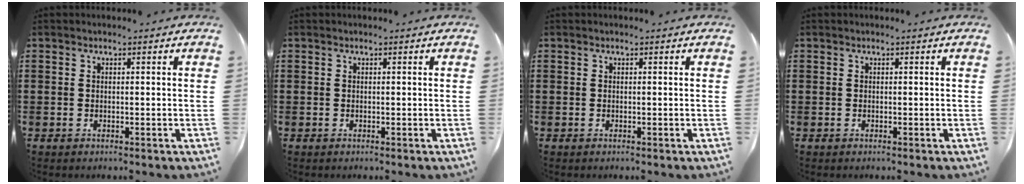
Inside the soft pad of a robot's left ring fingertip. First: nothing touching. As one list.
[{"total": 0.0}, {"total": 0.0}, {"total": 0.0}]